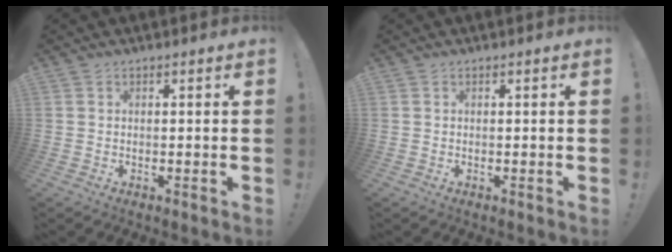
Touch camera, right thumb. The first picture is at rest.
{"total": 0.0}